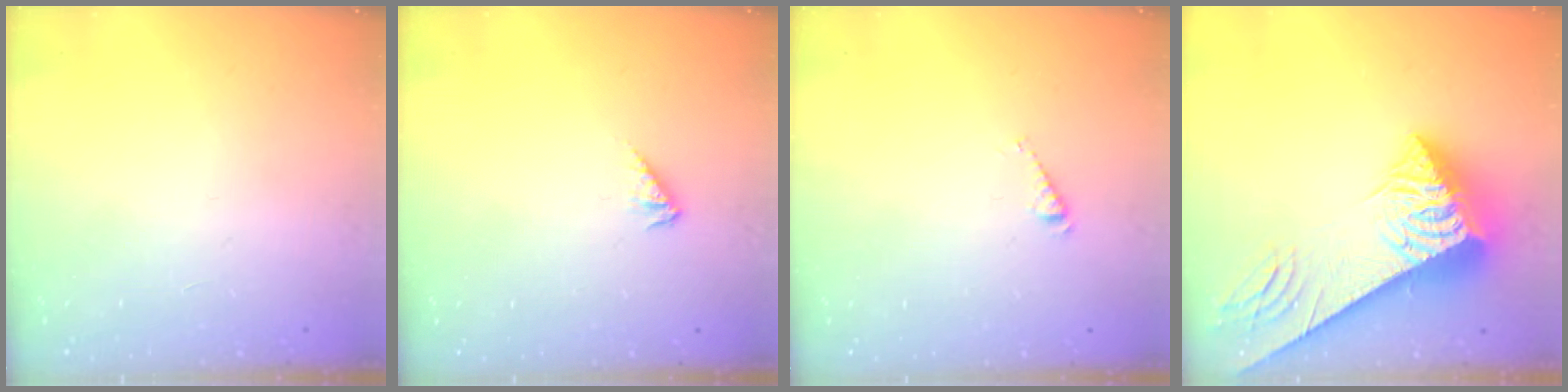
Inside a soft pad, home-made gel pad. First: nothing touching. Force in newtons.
{"total": 3.0, "press": 2.9, "slide": 0.6}
{"total": 2.9, "press": 2.9, "slide": 0.3}
{"total": 10.7, "press": 10.6, "slide": 1.2}